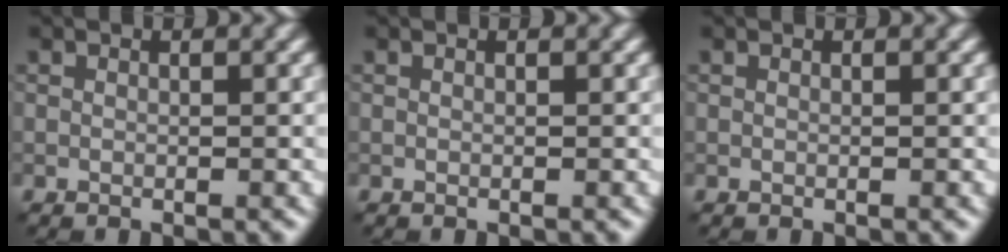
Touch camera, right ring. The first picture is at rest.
{"total": 0.0}
{"total": 0.0}